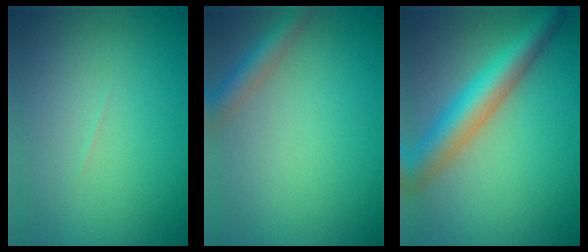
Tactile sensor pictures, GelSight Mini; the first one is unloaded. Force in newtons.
{"total": 2.6, "press": 2.6, "slide": 0.2}
{"total": 6.2, "press": 6.2, "slide": 0.2}